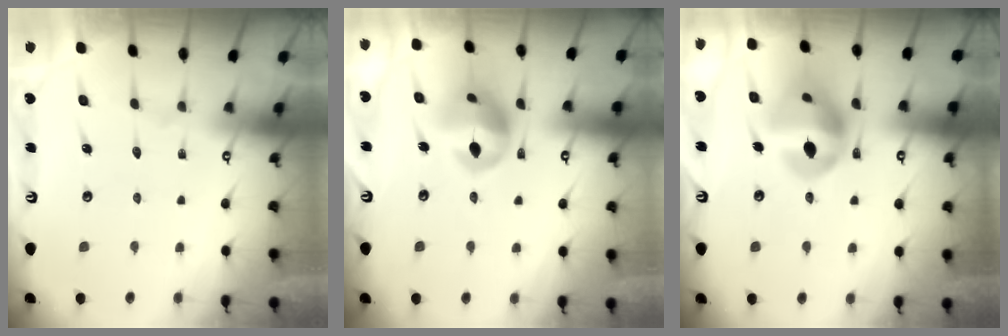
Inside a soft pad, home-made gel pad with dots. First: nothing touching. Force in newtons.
{"total": 13.4, "press": 13.3, "slide": 1.9}
{"total": 14.2, "press": 13.1, "slide": 5.6}